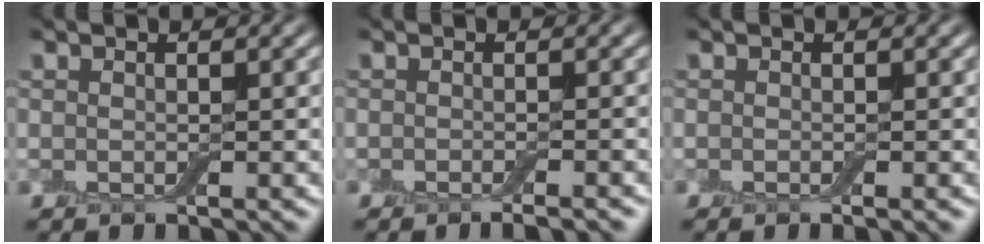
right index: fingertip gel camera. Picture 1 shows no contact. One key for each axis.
{"total": 1.9, "fx": -1.4, "fy": 0.3, "fz": 1.3, "tx": -0.010, "ty": -0.001, "tz": -0.020}
{"total": 0.7, "fx": -0.4, "fy": 0.1, "fz": 0.6, "tx": -0.008, "ty": -0.005, "tz": -0.006}